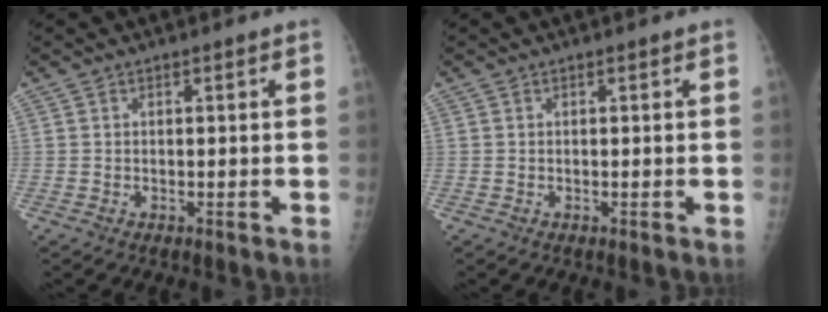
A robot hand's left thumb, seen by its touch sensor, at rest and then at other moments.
{"total": 0.0}